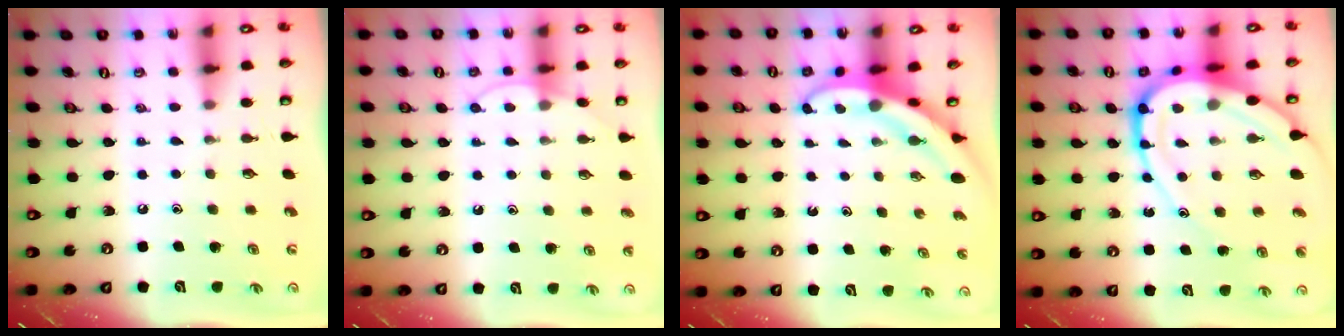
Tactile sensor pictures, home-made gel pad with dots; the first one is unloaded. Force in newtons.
{"total": 5.6, "press": 5.6, "slide": 0.7}
{"total": 3.9, "press": 3.8, "slide": 0.6}
{"total": 18.5, "press": 18.4, "slide": 2.1}